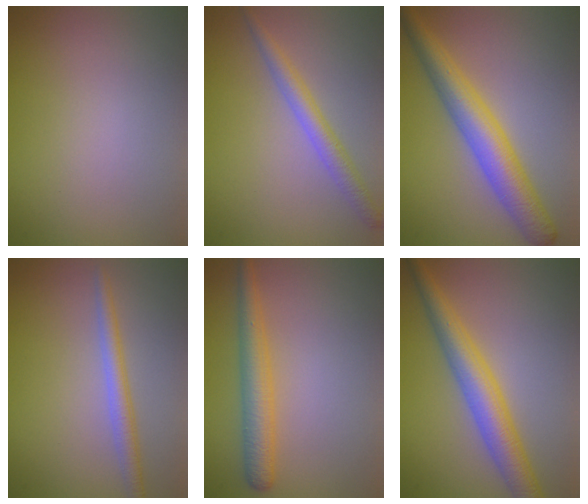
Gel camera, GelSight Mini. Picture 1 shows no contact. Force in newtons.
{"total": 2.7, "press": 2.7, "slide": 0.2}
{"total": 5.6, "press": 5.6, "slide": 0.1}
{"total": 2.3, "press": 2.3, "slide": 0.1}
{"total": 3.2, "press": 3.2, "slide": 0.1}
{"total": 5.0, "press": 5.0, "slide": 0.0}